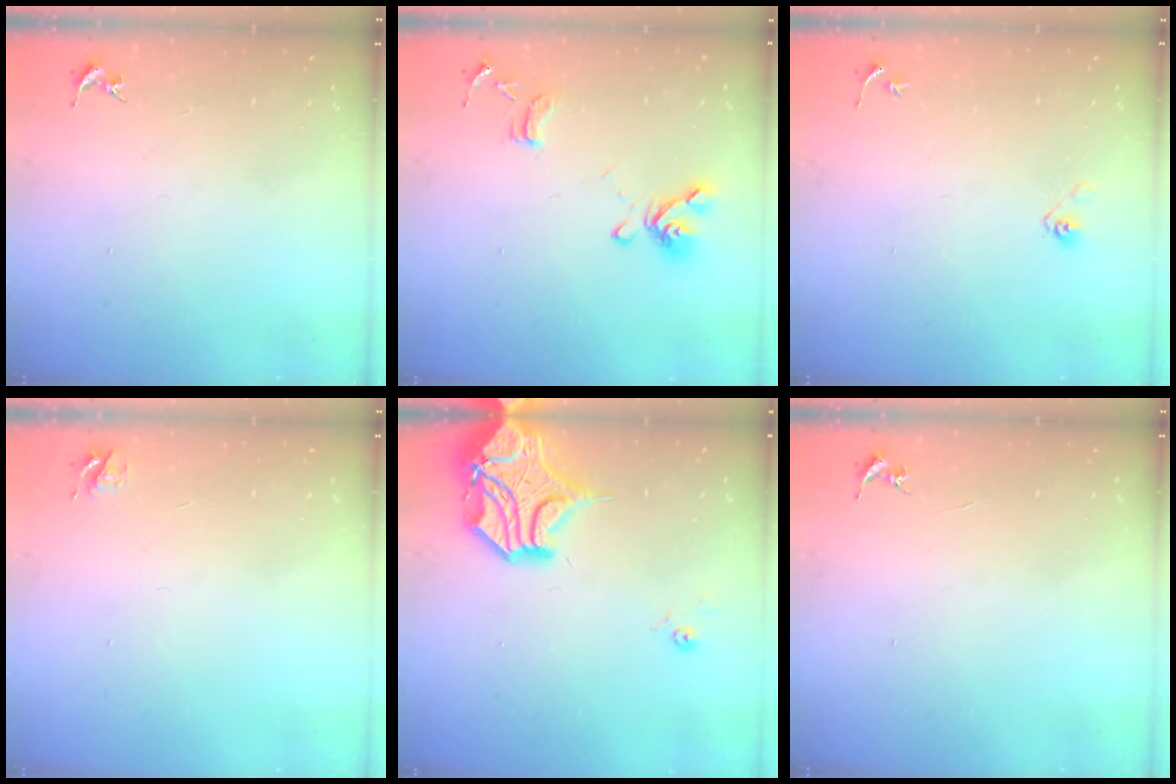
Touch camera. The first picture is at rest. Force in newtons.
{"total": 13.1, "press": 13.0, "slide": 1.4}
{"total": 3.6, "press": 3.0, "slide": 2.1}
{"total": 4.7, "press": 4.7, "slide": 0.6}
{"total": 16.9, "press": 16.8, "slide": 2.5}
{"total": 0.0}